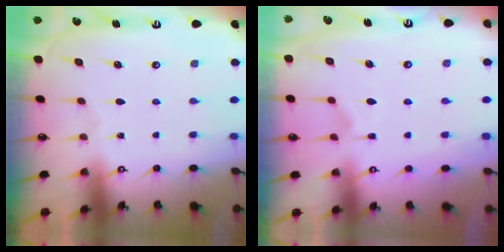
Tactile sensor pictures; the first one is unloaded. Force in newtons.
{"total": 1.8, "press": 1.3, "slide": 1.3}